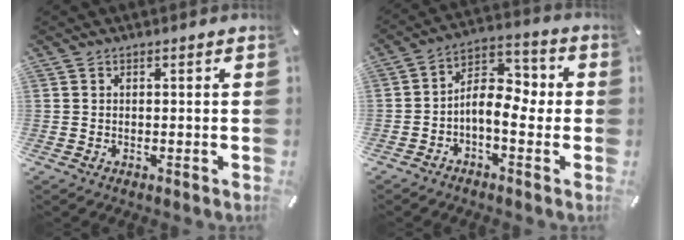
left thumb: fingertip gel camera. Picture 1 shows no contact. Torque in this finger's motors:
{"motor_torque": [-0.06, 0.75, 0.62, 0.61, 0.14]}